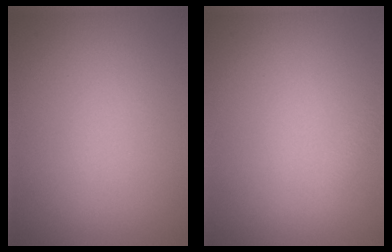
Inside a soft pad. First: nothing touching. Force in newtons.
{"total": 0.9, "press": 0.9, "slide": 0.0}